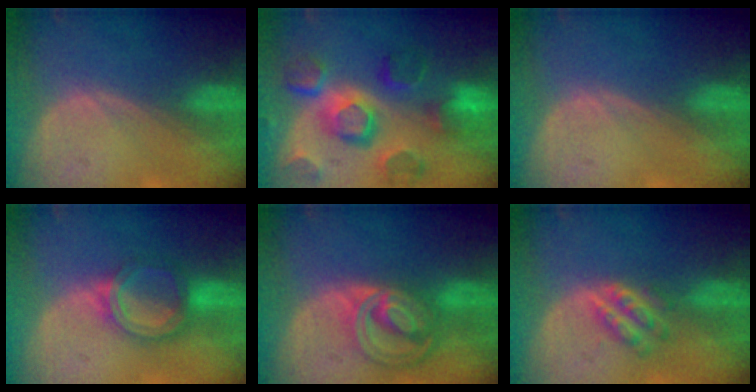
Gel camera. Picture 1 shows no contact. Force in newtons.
{"total": 12.1, "press": 10.4, "slide": 6.1}
{"total": 0.0}
{"total": 6.5, "press": 5.8, "slide": 3.0}
{"total": 8.6, "press": 7.3, "slide": 4.6}
{"total": 4.2, "press": 4.2, "slide": 0.1}